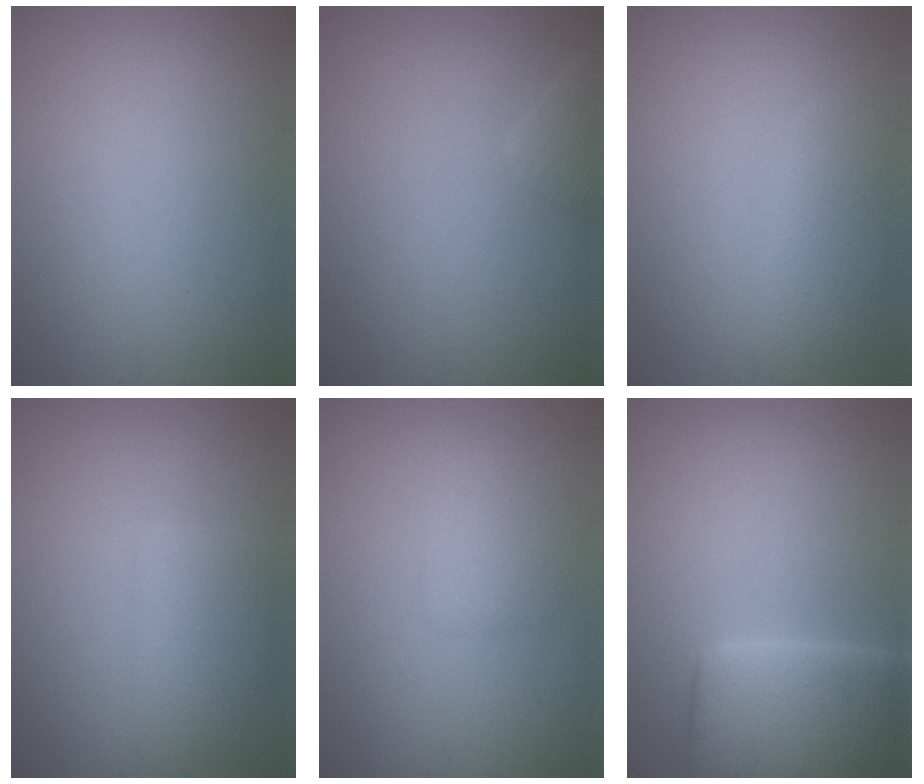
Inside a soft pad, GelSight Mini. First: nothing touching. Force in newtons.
{"total": 1.4, "press": 1.4, "slide": 0.1}
{"total": 2.7, "press": 2.7, "slide": 0.2}
{"total": 2.9, "press": 2.8, "slide": 0.3}
{"total": 1.8, "press": 1.8, "slide": 0.0}
{"total": 9.0, "press": 9.0, "slide": 0.6}